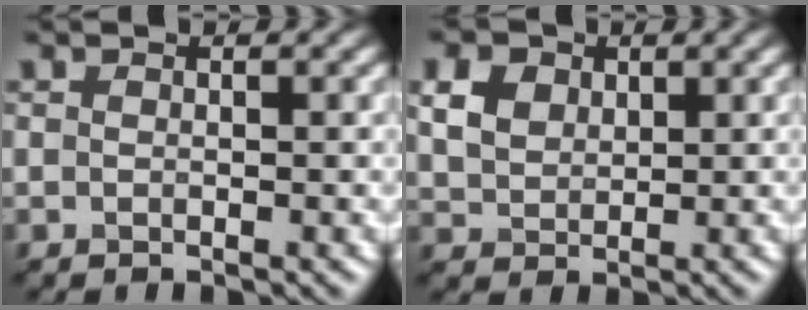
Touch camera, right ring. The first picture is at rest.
{"total": 2.8, "force": [1.6, 2.0, 1.0], "torque": [-0.056, 0.011, 0.055]}